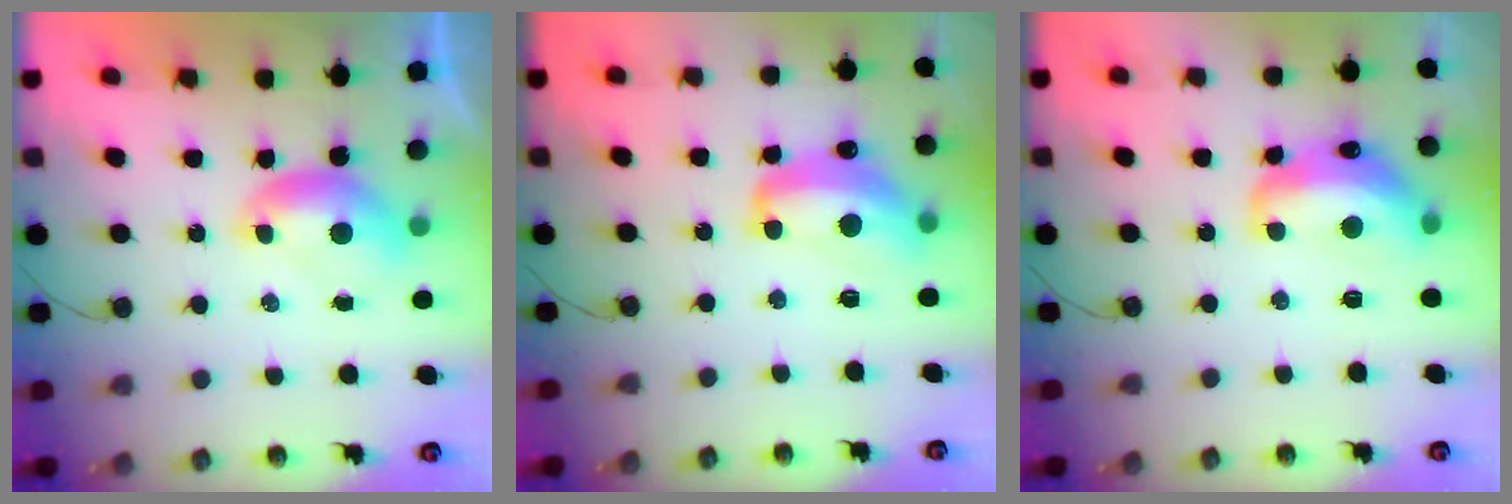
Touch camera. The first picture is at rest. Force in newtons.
{"total": 8.8, "press": 8.8, "slide": 0.8}
{"total": 8.2, "press": 8.1, "slide": 0.9}